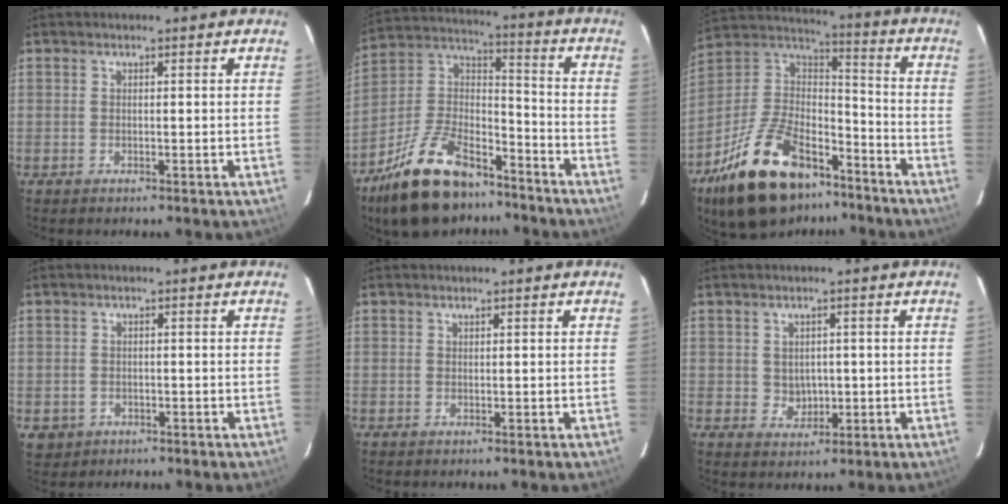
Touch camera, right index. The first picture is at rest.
{"total": 21.1, "force": [-14.6, 9.7, 11.8], "torque": [-0.242, 0.020, -0.245]}
{"total": 25.4, "force": [-16.8, 12.1, 14.8], "torque": [-0.298, 0.009, -0.269]}
{"total": 3.5, "force": [-0.9, 3.2, 1.0], "torque": [-0.027, 0.001, -0.003]}
{"total": 0.0}
{"total": 3.2, "force": [0.2, 3.0, 1.3], "torque": [-0.022, 0.004, 0.012]}